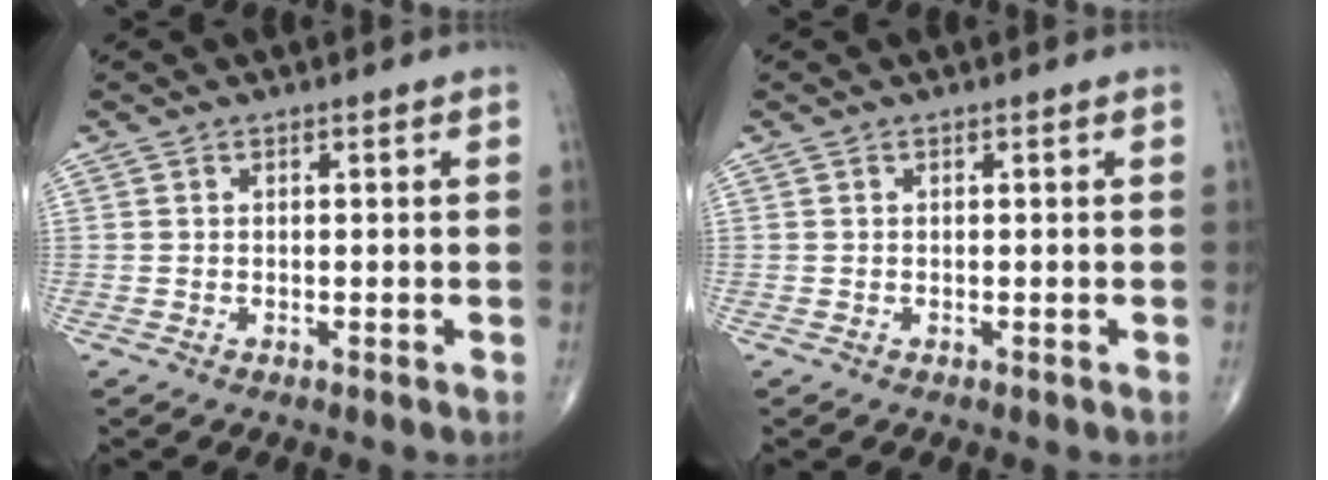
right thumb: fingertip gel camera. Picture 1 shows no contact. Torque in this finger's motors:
{"motor_torque": [-0.10, -0.01, -0.07, 0.06, 0.00]}